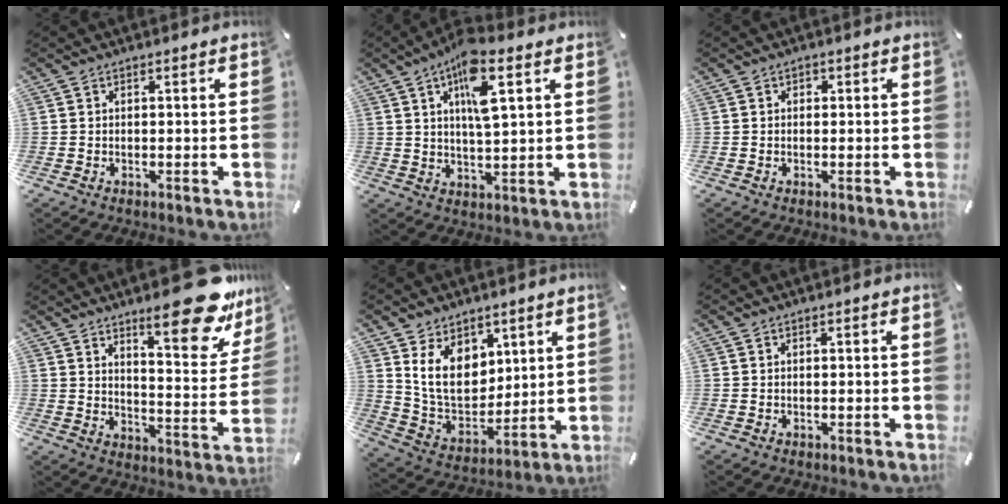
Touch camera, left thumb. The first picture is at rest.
{"total": 10.8, "force": [5.0, 3.5, 8.9], "torque": [-0.149, -0.010, 0.081]}
{"total": 0.8, "force": [0.1, 0.8, 0.2], "torque": [-0.004, 0.007, -0.001]}
{"total": 20.6, "force": [14.0, 6.9, 13.5], "torque": [-0.172, -0.106, 0.224]}
{"total": 12.4, "force": [5.5, 9.5, 5.7], "torque": [-0.128, -0.034, 0.106]}
{"total": 0.0}